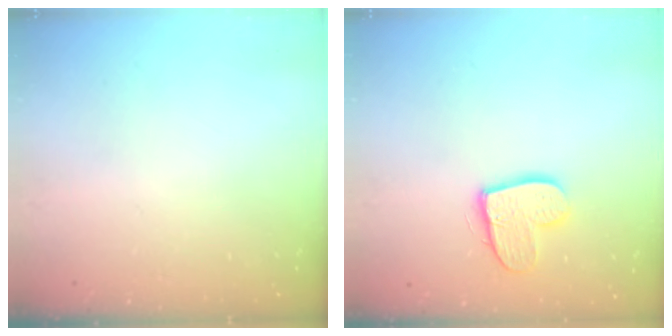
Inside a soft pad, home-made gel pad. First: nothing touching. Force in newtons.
{"total": 12.0, "press": 11.9, "slide": 0.9}